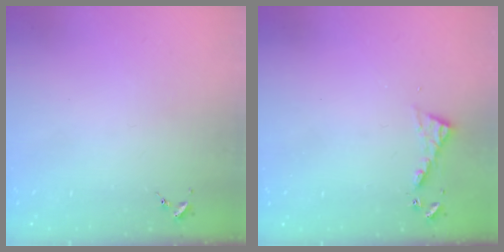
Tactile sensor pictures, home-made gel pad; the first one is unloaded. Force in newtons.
{"total": 5.8, "press": 5.8, "slide": 0.5}